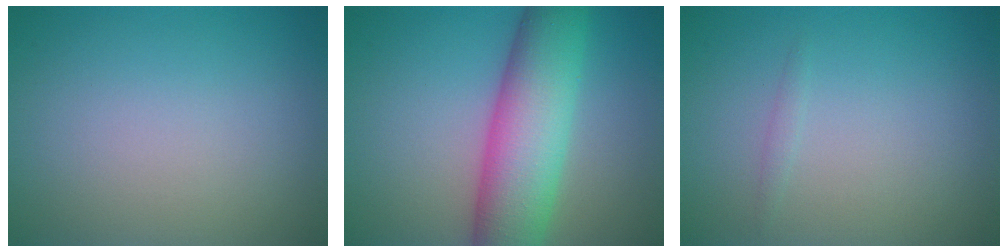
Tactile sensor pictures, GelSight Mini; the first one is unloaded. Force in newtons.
{"total": 9.3, "press": 9.3, "slide": 0.2}
{"total": 0.6, "press": 0.5, "slide": 0.0}